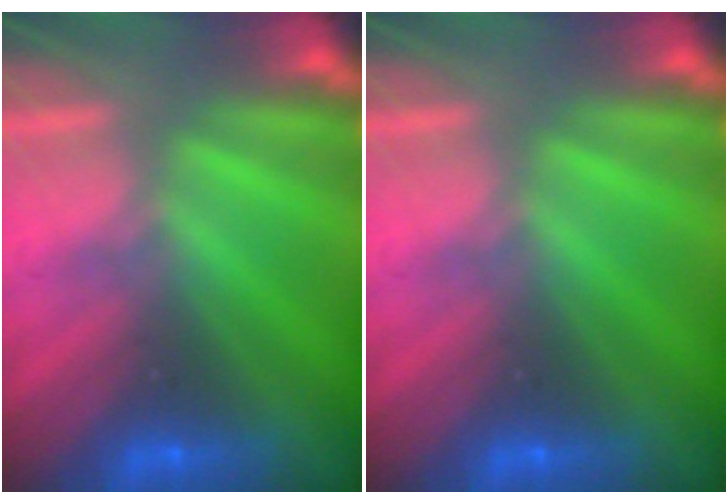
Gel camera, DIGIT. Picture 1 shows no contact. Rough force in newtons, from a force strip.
{"total": 0.0}